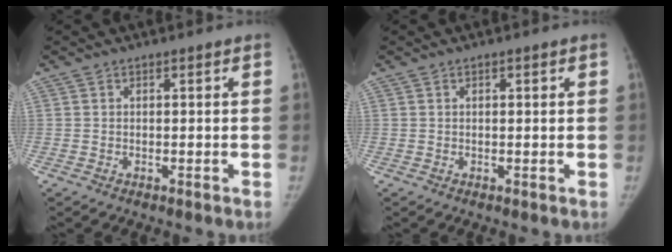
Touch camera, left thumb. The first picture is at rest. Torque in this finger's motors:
{"motor_torque": [-0.21, -0.05, -0.49, 0.20, -0.04]}